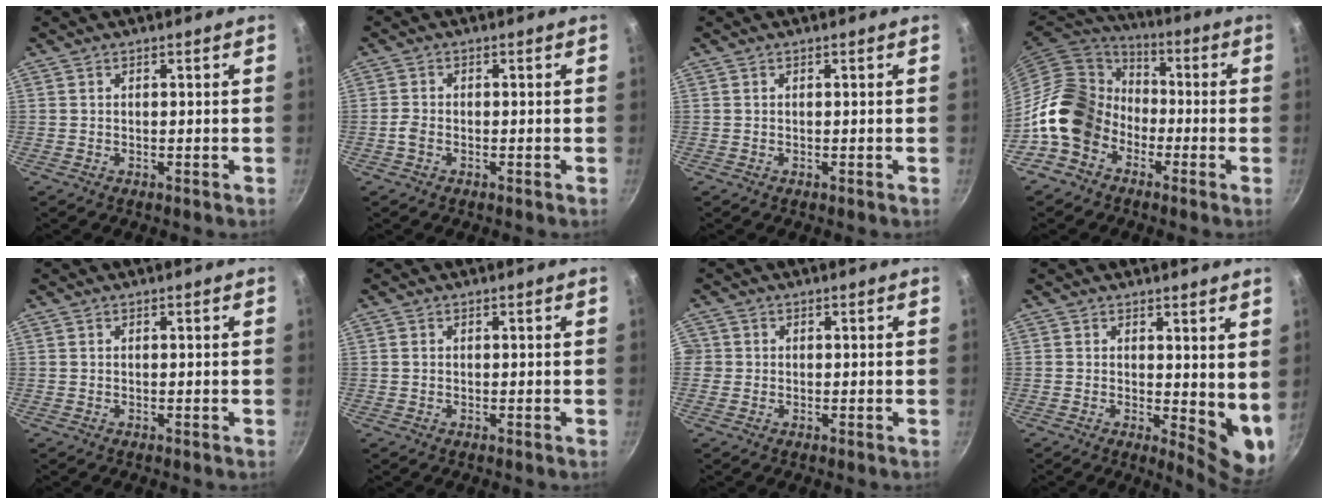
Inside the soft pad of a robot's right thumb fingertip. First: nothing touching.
{"total": 1.8, "force": [-0.8, 1.1, 1.1], "torque": [-0.029, 0.010, -0.020]}
{"total": 0.0}
{"total": 15.1, "force": [-5.2, 12.0, 7.6], "torque": [-0.097, 0.052, -0.115]}
{"total": 0.0}
{"total": 0.7, "force": [0.1, 0.6, 0.2], "torque": [-0.004, 0.003, 0.000]}
{"total": 1.8, "force": [-0.2, 1.8, 0.3], "torque": [0.005, 0.005, -0.007]}
{"total": 7.6, "force": [1.7, 3.3, 6.6], "torque": [-0.072, -0.020, 0.028]}